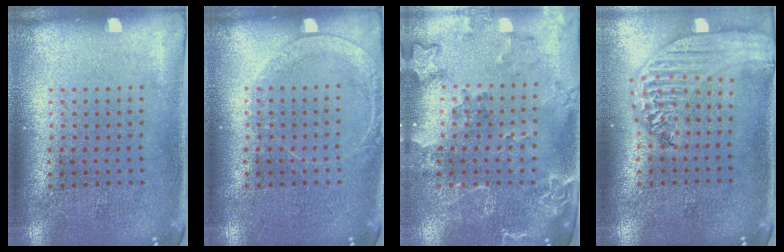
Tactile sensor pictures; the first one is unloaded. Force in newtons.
{"total": 1.4, "press": 1.4, "slide": 0.1}
{"total": 2.2, "press": 1.9, "slide": 1.1}
{"total": 2.7, "press": 2.2, "slide": 1.6}